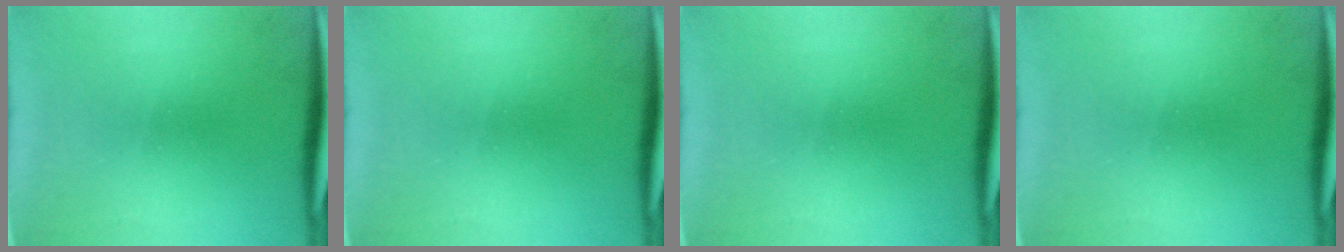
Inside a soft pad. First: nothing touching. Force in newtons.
{"total": 0.0}
{"total": 0.0}
{"total": 0.0}